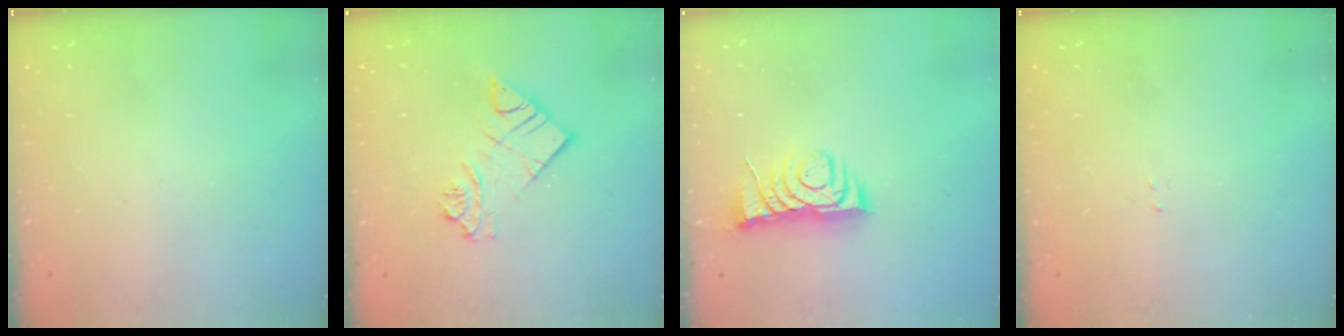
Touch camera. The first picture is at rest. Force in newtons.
{"total": 11.1, "press": 11.0, "slide": 1.3}
{"total": 7.2, "press": 7.2, "slide": 0.3}
{"total": 1.5, "press": 1.5, "slide": 0.2}